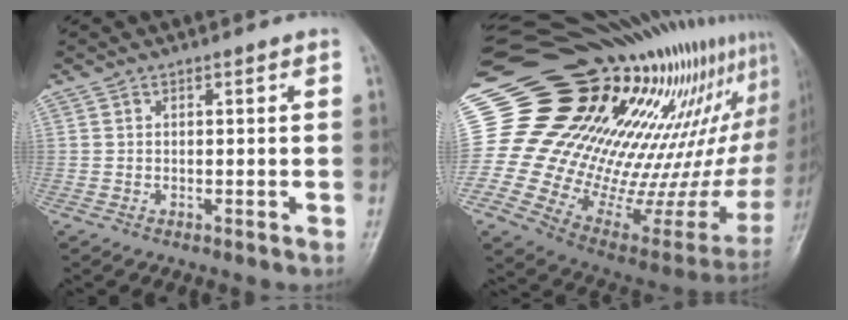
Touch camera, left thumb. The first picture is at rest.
{"total": 39.8, "force": [22.9, 17.8, 27.2], "torque": [-0.363, -0.052, 0.355]}